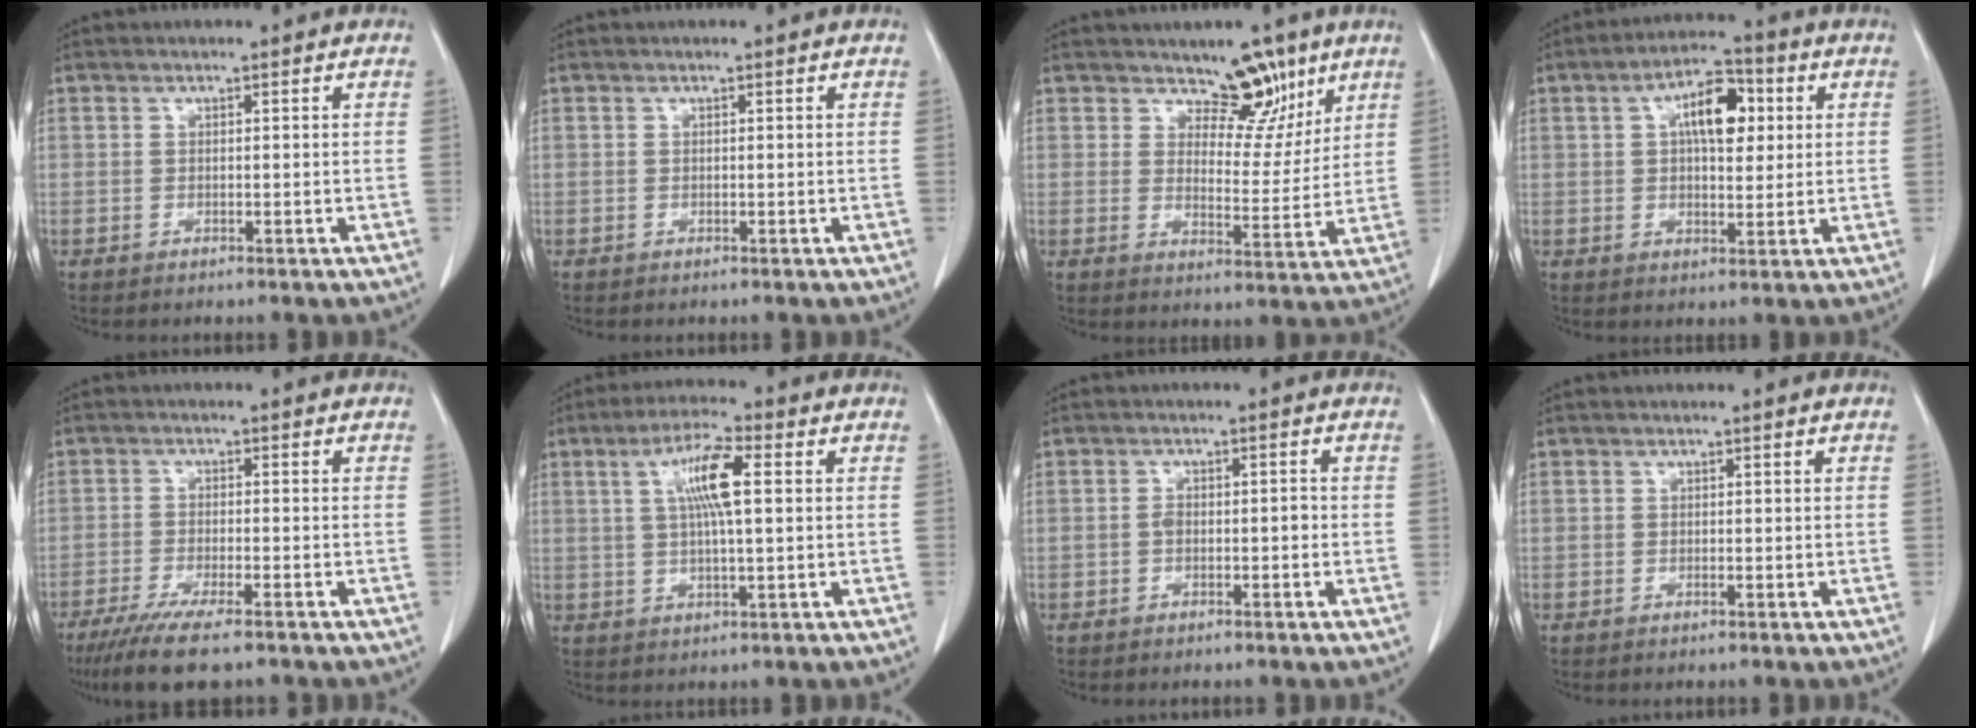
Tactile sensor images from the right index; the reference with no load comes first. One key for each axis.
{"total": 0.0}
{"total": 7.6, "fx": 5.5, "fy": 3.7, "fz": 3.7, "tx": -0.035, "ty": -0.010, "tz": 0.085}
{"total": 8.6, "fx": 2.3, "fy": 3.8, "fz": 7.3, "tx": -0.121, "ty": 0.022, "tz": 0.034}
{"total": 9.4, "fx": -7.0, "fy": 1.0, "fz": 6.1, "tx": -0.098, "ty": -0.022, "tz": -0.110}
{"total": 7.8, "fx": 1.9, "fy": 1.0, "fz": 7.5, "tx": -0.142, "ty": 0.011, "tz": 0.033}
{"total": 2.2, "fx": -0.5, "fy": 1.0, "fz": 1.8, "tx": -0.026, "ty": 0.009, "tz": -0.006}
{"total": 0.0}